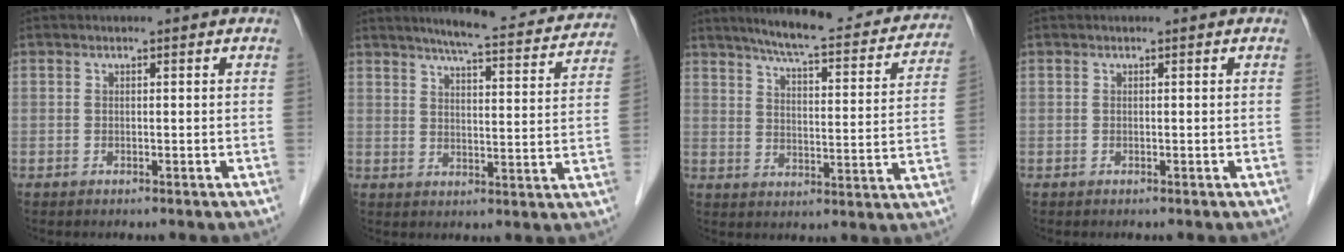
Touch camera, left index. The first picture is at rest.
{"total": 17.3, "force": [15.8, 1.9, 6.8], "torque": [-0.087, -0.015, 0.191]}
{"total": 20.9, "force": [18.4, 3.4, 9.4], "torque": [-0.125, -0.012, 0.229]}
{"total": 0.0}